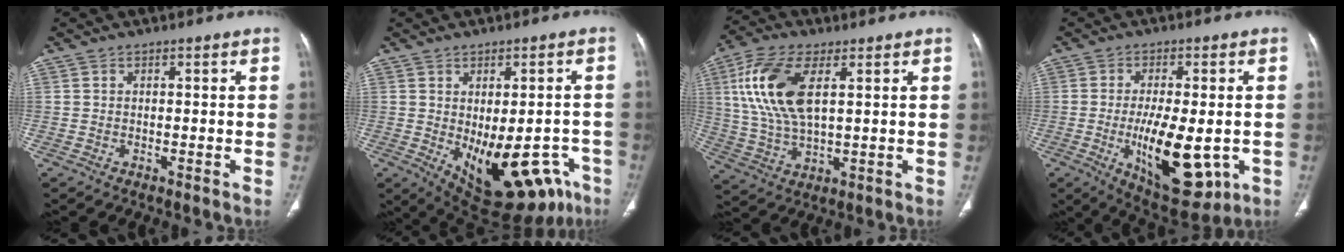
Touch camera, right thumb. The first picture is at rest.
{"total": 19.8, "force": [-7.7, 10.1, 15.2], "torque": [-0.152, 0.011, -0.082]}
{"total": 14.8, "force": [4.2, 7.0, 12.4], "torque": [-0.264, -0.003, 0.084]}
{"total": 15.7, "force": [-3.5, 6.8, 13.7], "torque": [-0.199, -0.016, -0.036]}